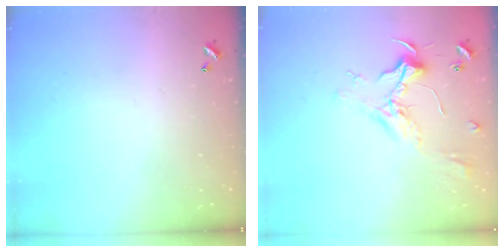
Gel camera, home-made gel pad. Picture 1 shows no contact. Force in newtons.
{"total": 2.3, "press": 2.1, "slide": 0.9}